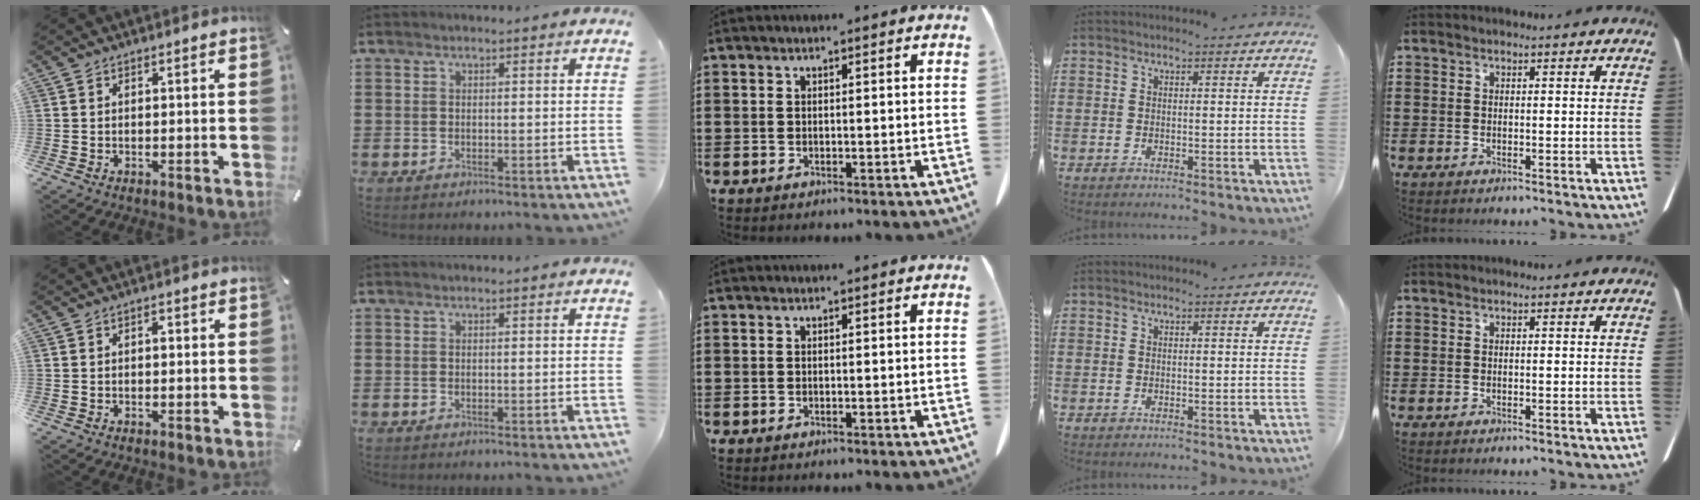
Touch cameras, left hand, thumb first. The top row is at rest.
{"thumb": {"total": 1.1, "force": [0.0, 0.7, 0.9], "torque": [-0.010, 0.000, -0.003]}}